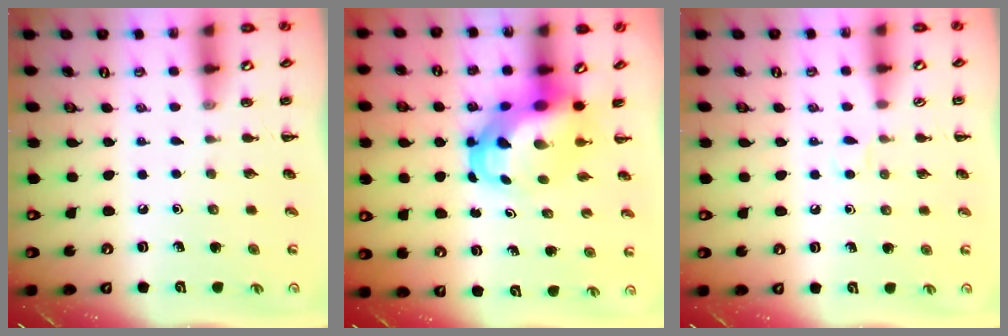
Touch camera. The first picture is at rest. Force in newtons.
{"total": 7.2, "press": 7.1, "slide": 1.0}
{"total": 2.8, "press": 2.7, "slide": 1.0}